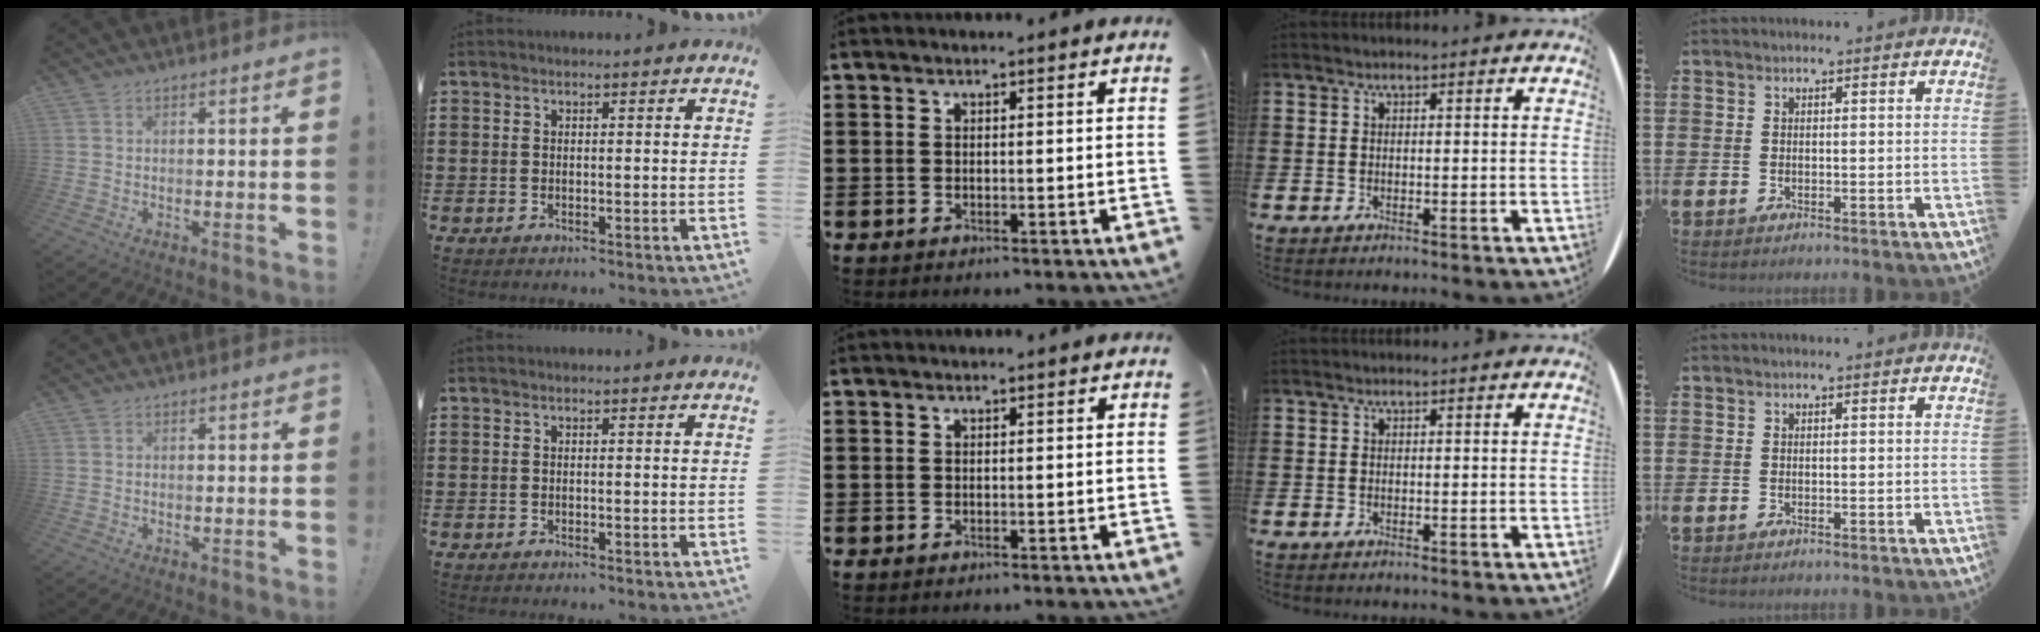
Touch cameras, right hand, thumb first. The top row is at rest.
{}